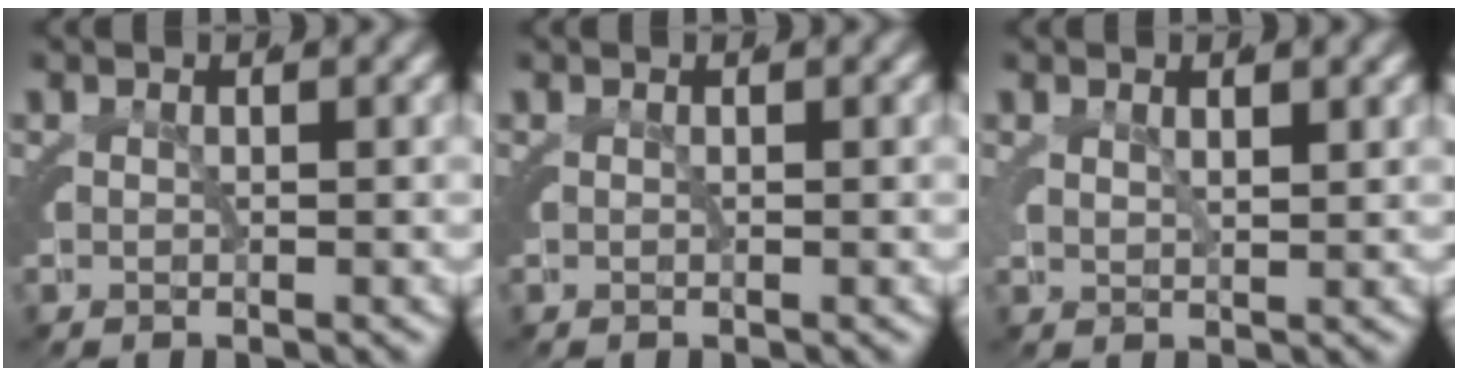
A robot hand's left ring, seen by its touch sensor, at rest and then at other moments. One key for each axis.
{"total": 0.0}
{"total": 1.6, "fx": 1.3, "fy": 0.4, "fz": 0.8, "tx": -0.019, "ty": -0.005, "tz": 0.029}